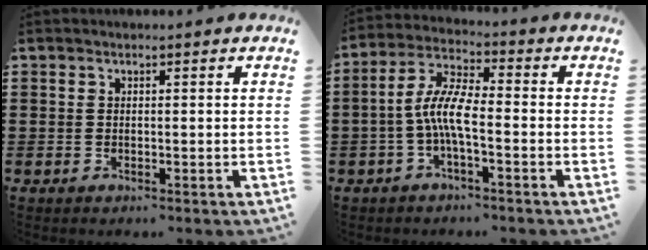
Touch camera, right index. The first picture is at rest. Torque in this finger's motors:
{"motor_torque": [1.31, -0.44, 0.62, 0.21]}